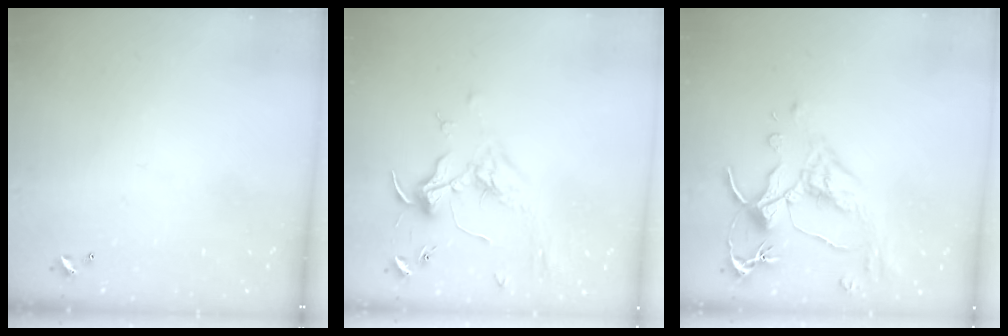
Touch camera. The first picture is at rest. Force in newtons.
{"total": 1.9, "press": 1.7, "slide": 0.8}
{"total": 2.6, "press": 2.2, "slide": 1.3}